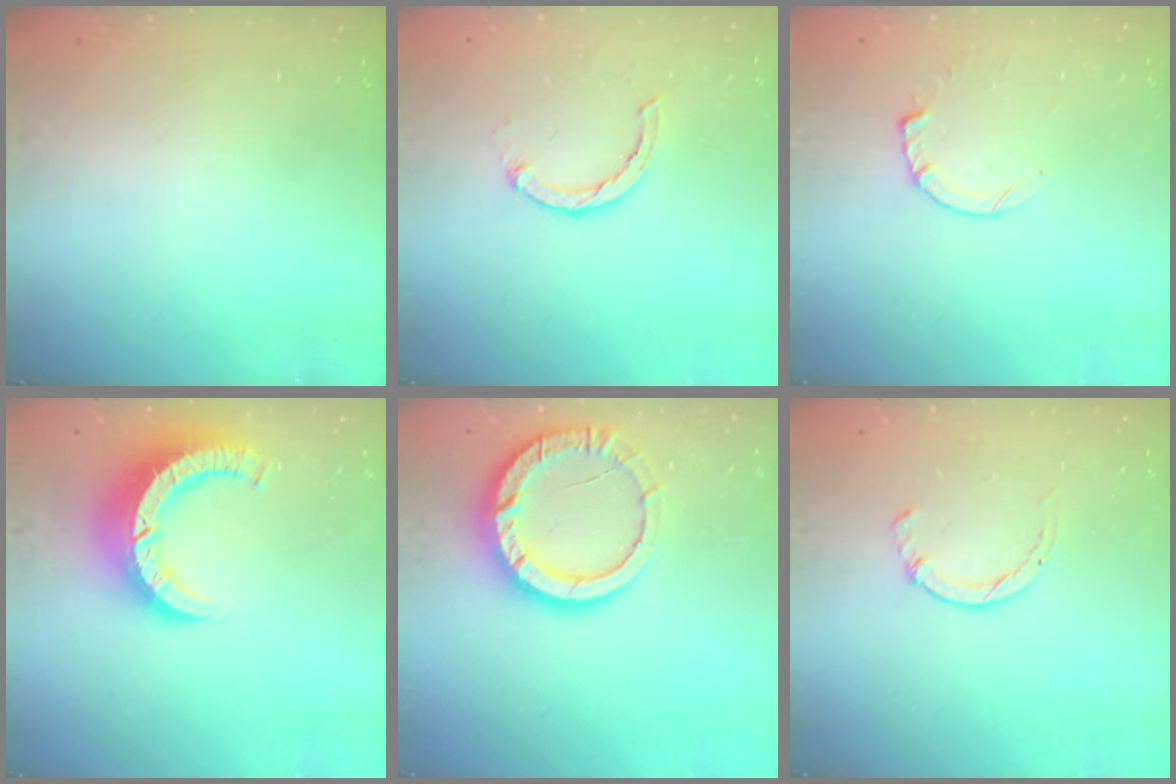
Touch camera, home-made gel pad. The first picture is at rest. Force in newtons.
{"total": 2.1, "press": 2.0, "slide": 0.4}
{"total": 4.1, "press": 4.0, "slide": 0.8}
{"total": 10.9, "press": 10.8, "slide": 1.2}
{"total": 12.0, "press": 11.9, "slide": 1.0}
{"total": 1.7, "press": 1.7, "slide": 0.3}